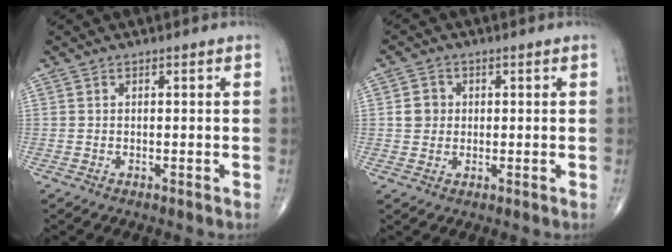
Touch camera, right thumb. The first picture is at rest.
{"total": 3.6, "force": [0.4, 3.3, 1.4], "torque": [-0.007, 0.004, 0.004]}